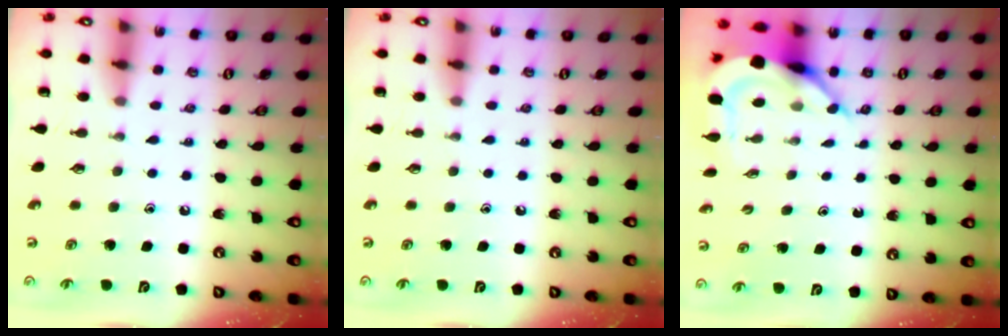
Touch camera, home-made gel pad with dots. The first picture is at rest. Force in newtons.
{"total": 0.0}
{"total": 8.0, "press": 8.0, "slide": 1.0}